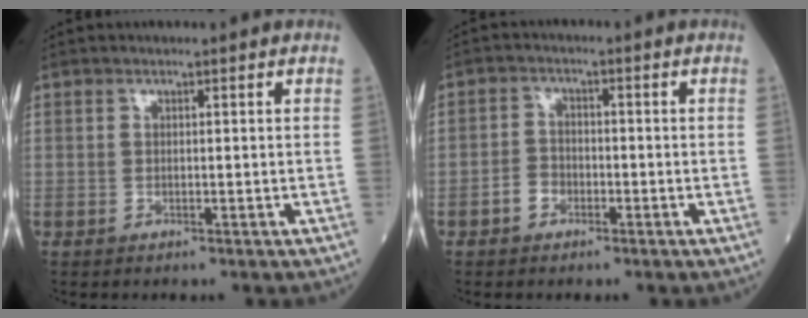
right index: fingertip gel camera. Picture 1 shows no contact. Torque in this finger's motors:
{"motor_torque": [0.55, -0.12, 0.22, 0.01]}